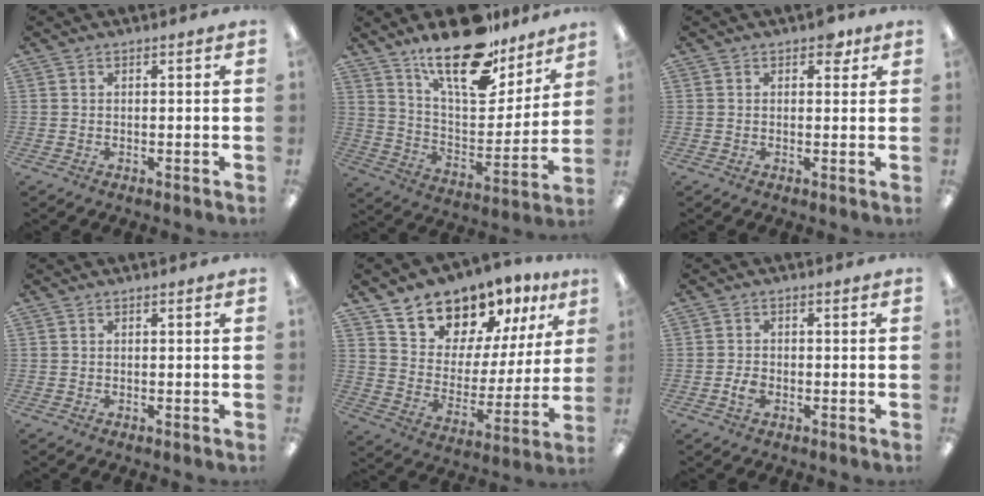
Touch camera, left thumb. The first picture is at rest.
{"total": 22.3, "force": [16.5, 8.5, 12.4], "torque": [-0.198, -0.104, 0.282]}
{"total": 3.3, "force": [1.9, 2.0, 1.8], "torque": [-0.007, -0.007, 0.028]}
{"total": 0.0}
{"total": 13.0, "force": [11.6, 5.7, 1.0], "torque": [-0.048, -0.108, 0.220]}
{"total": 2.6, "force": [-1.0, 1.7, 1.7], "torque": [-0.036, 0.002, -0.018]}